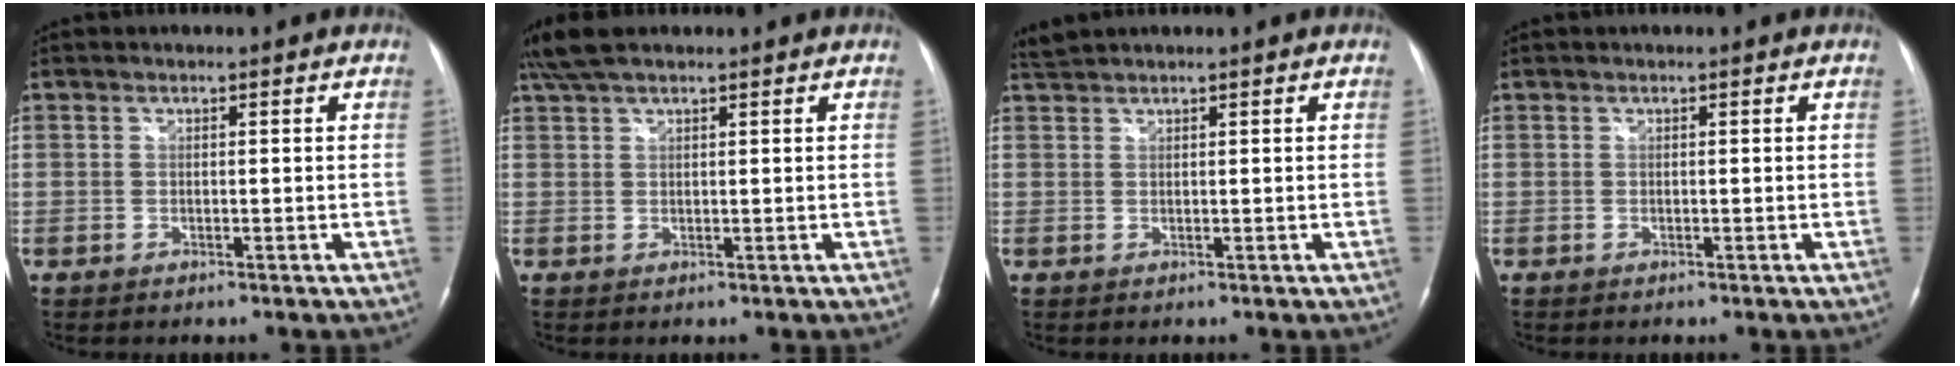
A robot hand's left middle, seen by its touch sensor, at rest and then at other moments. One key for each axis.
{"total": 5.5, "fx": 4.4, "fy": 1.6, "fz": 2.9, "tx": -0.065, "ty": 0.026, "tz": 0.085}
{"total": 1.7, "fx": 1.7, "fy": -0.2, "fz": 0.2, "tx": -0.010, "ty": 0.013, "tz": 0.039}
{"total": 0.0}